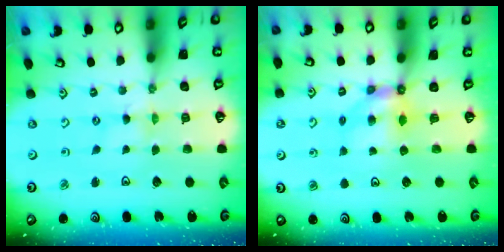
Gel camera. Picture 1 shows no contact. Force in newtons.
{"total": 6.2, "press": 6.2, "slide": 0.5}